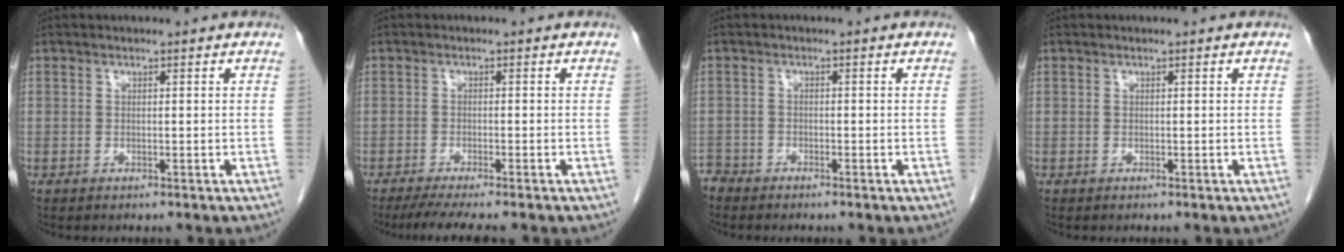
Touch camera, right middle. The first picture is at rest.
{"total": 6.0, "force": [-4.9, -0.2, 3.3], "torque": [-0.045, -0.015, -0.079]}
{"total": 2.1, "force": [-2.0, 0.5, -0.3], "torque": [0.006, -0.003, -0.039]}
{"total": 0.0}